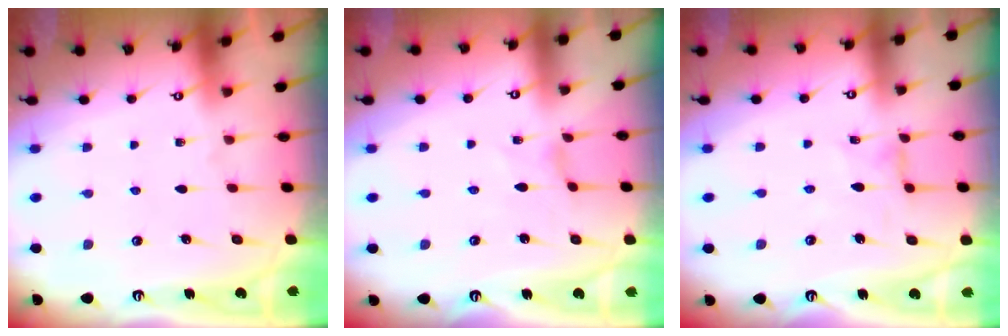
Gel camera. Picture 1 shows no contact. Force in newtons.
{"total": 0.0}
{"total": 1.2, "press": 1.1, "slide": 0.3}